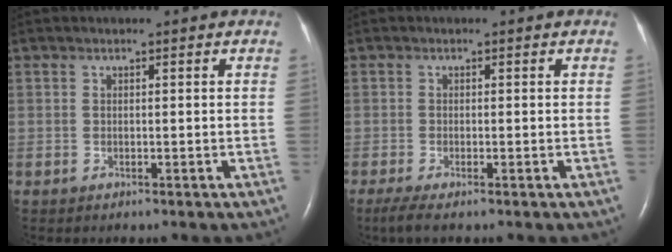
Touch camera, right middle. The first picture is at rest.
{"total": 2.2, "force": [-1.5, 0.2, 1.6], "torque": [-0.036, -0.008, -0.033]}